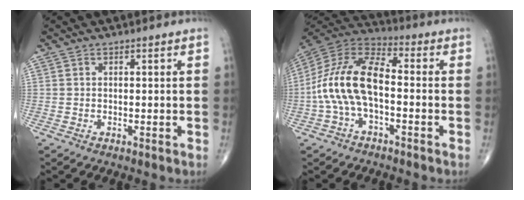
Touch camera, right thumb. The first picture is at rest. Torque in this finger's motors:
{"motor_torque": [0.54, 0.55, 1.62, -0.33, 0.54]}